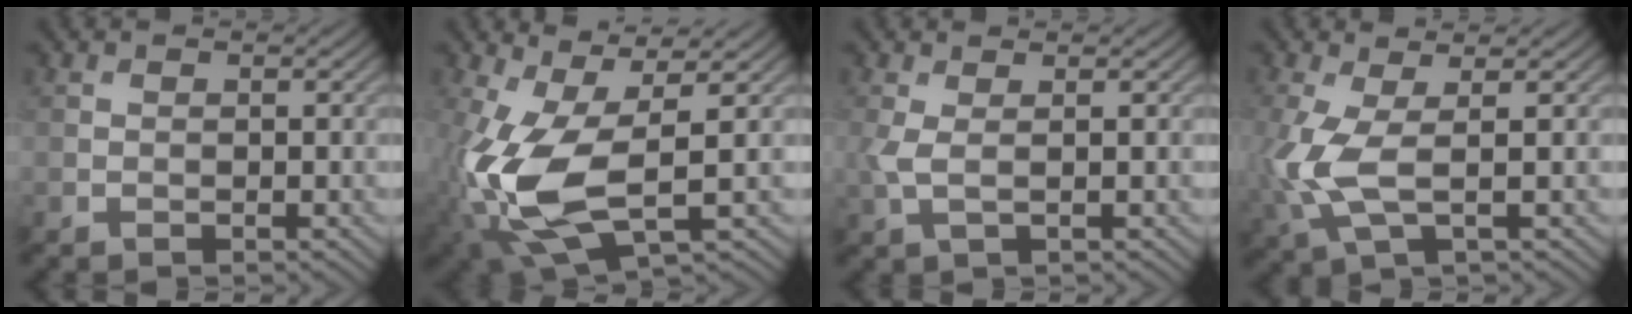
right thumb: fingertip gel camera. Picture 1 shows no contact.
{"total": 11.7, "force": [-1.4, 5.4, 10.2], "torque": [-0.260, -0.025, -0.020]}
{"total": 2.2, "force": [0.5, 0.6, 2.1], "torque": [-0.055, 0.003, 0.009]}
{"total": 6.3, "force": [0.0, 2.3, 5.9], "torque": [-0.162, 0.000, -0.004]}